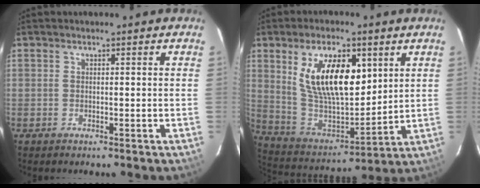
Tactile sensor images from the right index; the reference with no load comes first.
{"total": 18.2, "force": [6.7, 8.6, 14.5], "torque": [-0.264, 0.001, 0.137]}